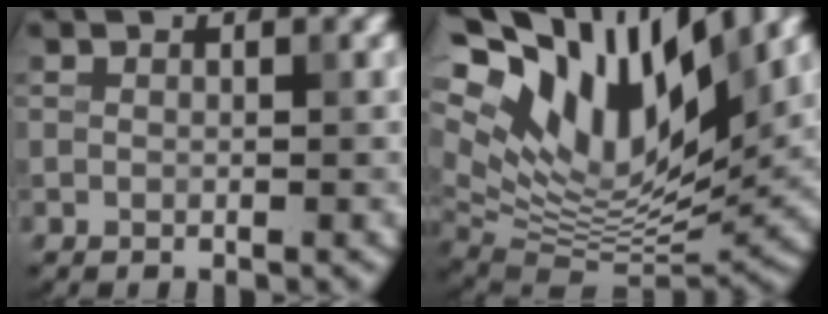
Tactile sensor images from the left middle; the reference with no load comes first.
{"total": 15.2, "force": [7.6, 6.6, 11.3], "torque": [-0.220, 0.021, 0.135]}